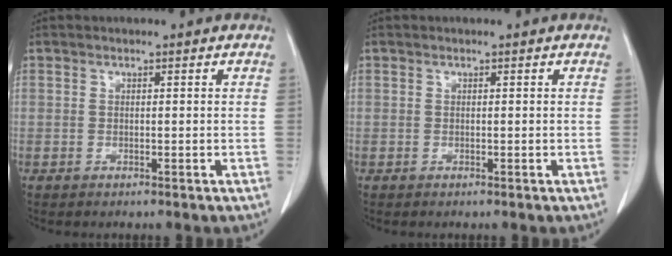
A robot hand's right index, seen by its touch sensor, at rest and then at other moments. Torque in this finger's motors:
{"motor_torque": [0.00, 0.00, 0.02, 0.00]}